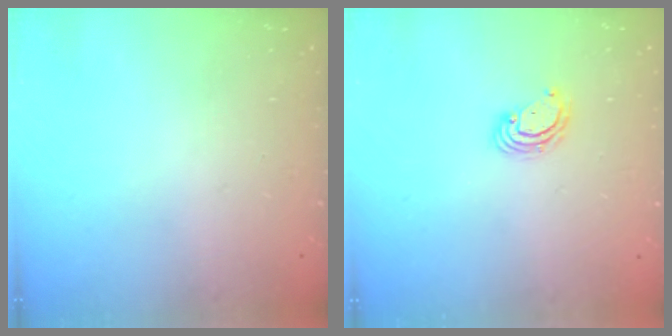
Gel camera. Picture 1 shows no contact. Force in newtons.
{"total": 3.8, "press": 3.8, "slide": 0.1}